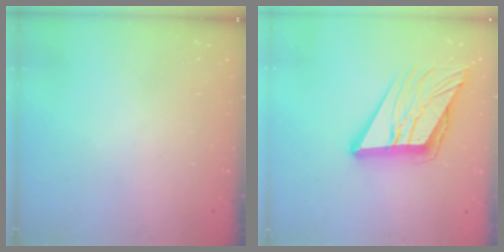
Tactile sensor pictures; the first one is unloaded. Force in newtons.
{"total": 17.6, "press": 17.5, "slide": 2.0}